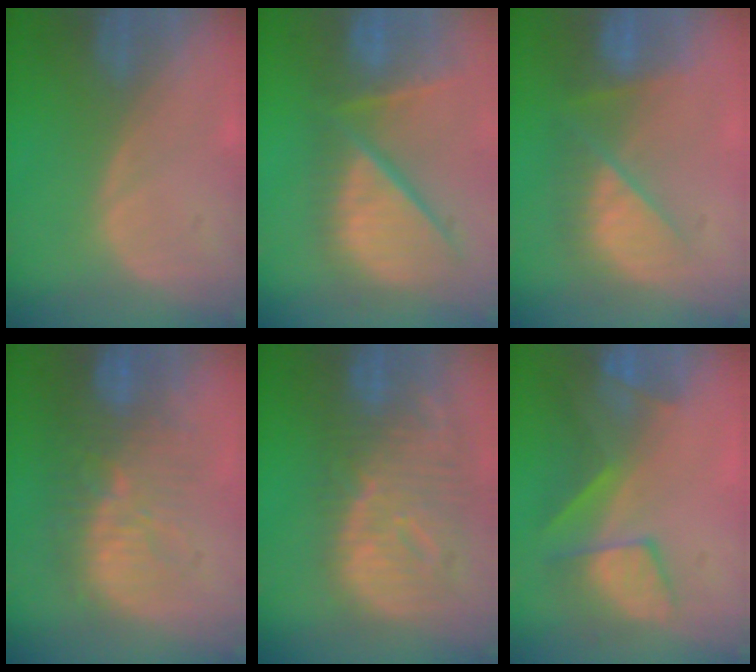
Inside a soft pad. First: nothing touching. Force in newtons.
{"total": 13.1, "press": 10.9, "slide": 7.2}
{"total": 7.2, "press": 7.2, "slide": 0.5}
{"total": 10.7, "press": 9.9, "slide": 4.2}
{"total": 12.4, "press": 10.7, "slide": 6.3}
{"total": 8.1, "press": 7.6, "slide": 2.7}